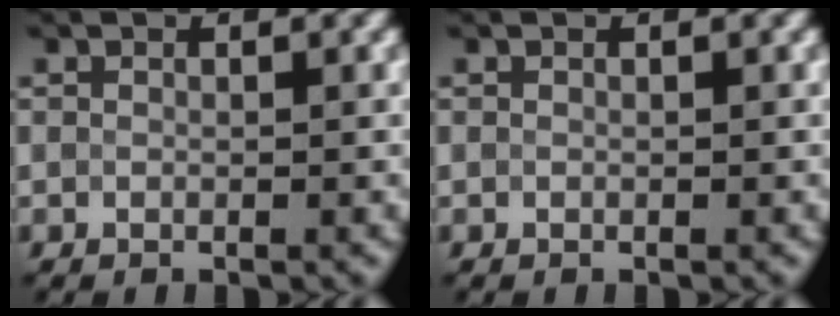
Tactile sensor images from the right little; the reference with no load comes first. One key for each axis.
{"total": 0.0}